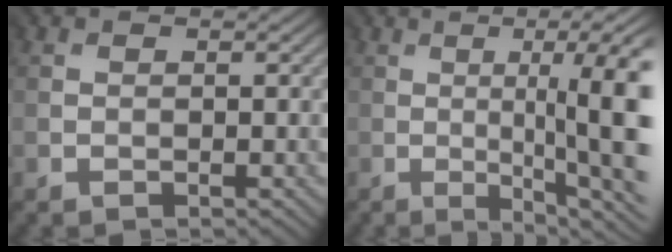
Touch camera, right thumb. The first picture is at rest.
{"total": 14.7, "force": [-0.8, 4.0, 14.1], "torque": [-0.156, 0.013, 0.005]}